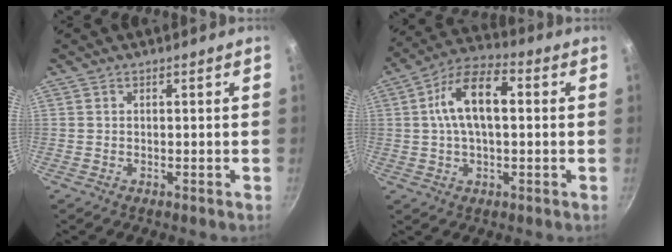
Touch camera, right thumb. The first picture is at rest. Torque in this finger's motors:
{"motor_torque": [0.61, 2.99, 1.10, 0.05, 0.13]}